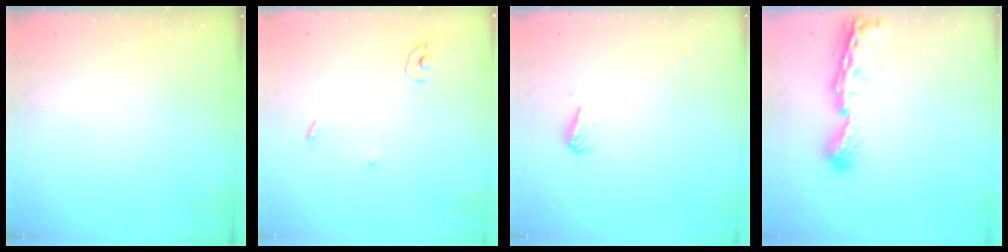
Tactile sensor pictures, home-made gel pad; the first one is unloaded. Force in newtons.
{"total": 3.7, "press": 3.6, "slide": 0.3}
{"total": 5.5, "press": 5.4, "slide": 0.9}
{"total": 8.4, "press": 8.4, "slide": 1.1}